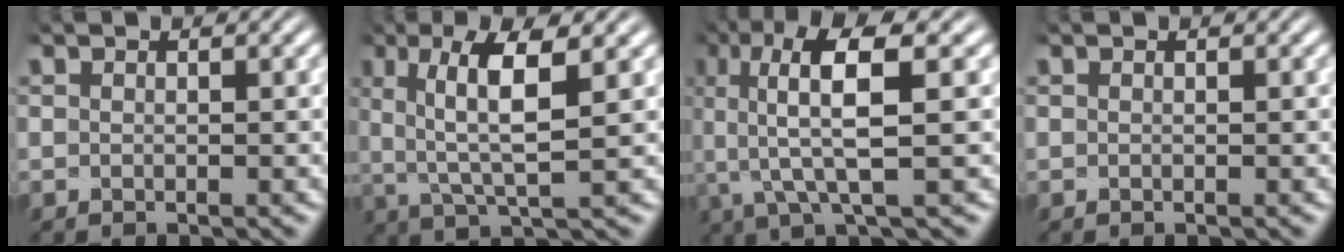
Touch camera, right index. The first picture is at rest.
{"total": 6.2, "force": [0.6, 2.7, 5.6], "torque": [-0.106, -0.004, 0.014]}
{"total": 8.5, "force": [1.8, 3.7, 7.4], "torque": [-0.147, -0.003, 0.024]}
{"total": 0.0}